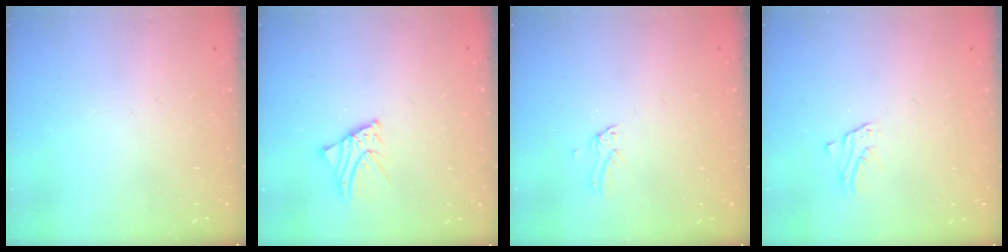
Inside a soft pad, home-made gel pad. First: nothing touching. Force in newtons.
{"total": 2.3, "press": 2.3, "slide": 0.3}
{"total": 0.0}
{"total": 1.9, "press": 1.9, "slide": 0.1}